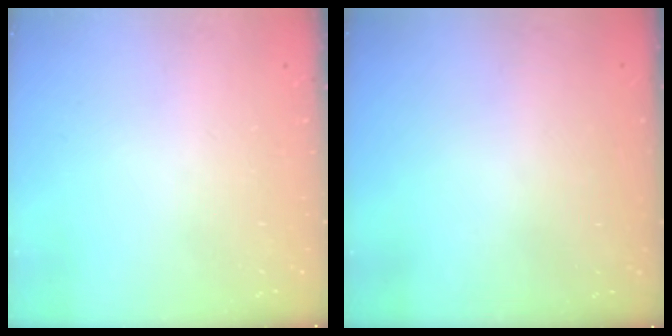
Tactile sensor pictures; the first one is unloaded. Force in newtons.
{"total": 3.0, "press": 3.0, "slide": 0.1}